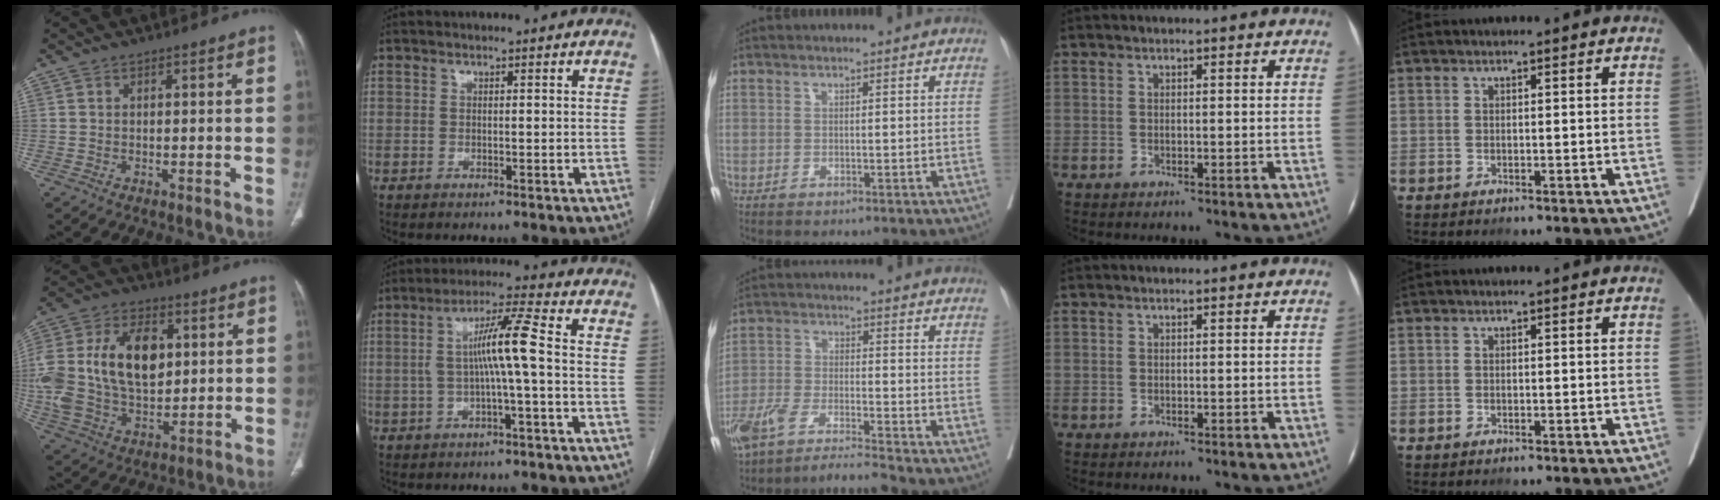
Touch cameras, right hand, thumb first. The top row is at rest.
{"thumb": {"total": 23.7, "force": [3.7, 15.5, 17.6], "torque": [-0.362, 0.007, 0.075]}, "index": {"total": 7.7, "force": [-0.5, -0.4, 7.7], "torque": [-0.141, 0.023, -0.008]}, "middle": {"total": 8.3, "force": [-7.4, -0.8, 3.6], "torque": [-0.065, -0.010, -0.135]}}